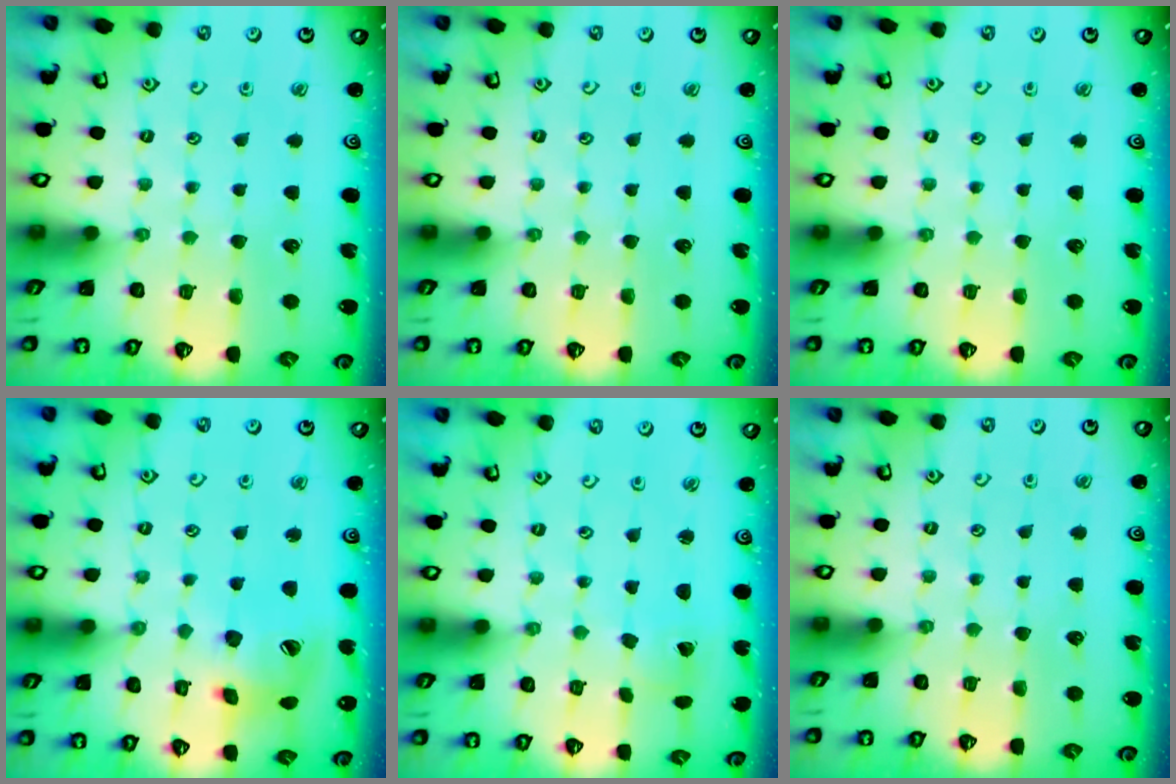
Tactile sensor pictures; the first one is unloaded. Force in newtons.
{"total": 0.0}
{"total": 0.0}
{"total": 13.5, "press": 13.3, "slide": 1.9}
{"total": 2.0, "press": 2.0, "slide": 0.1}
{"total": 0.0}